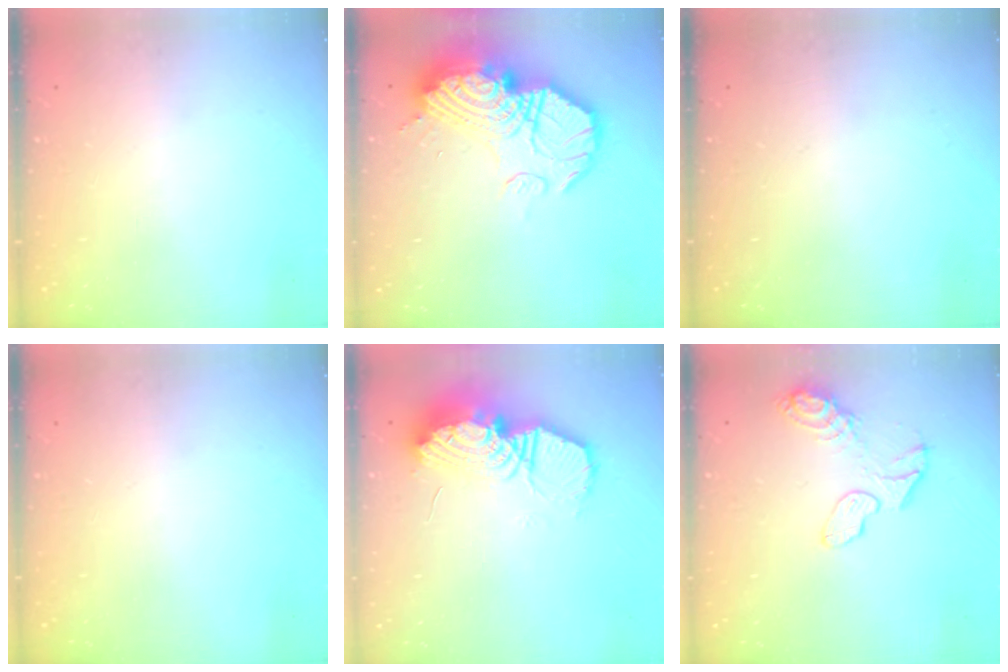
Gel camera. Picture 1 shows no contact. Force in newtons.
{"total": 22.8, "press": 22.6, "slide": 2.8}
{"total": 0.0}
{"total": 0.0}
{"total": 17.8, "press": 17.7, "slide": 1.8}
{"total": 12.3, "press": 10.9, "slide": 5.6}